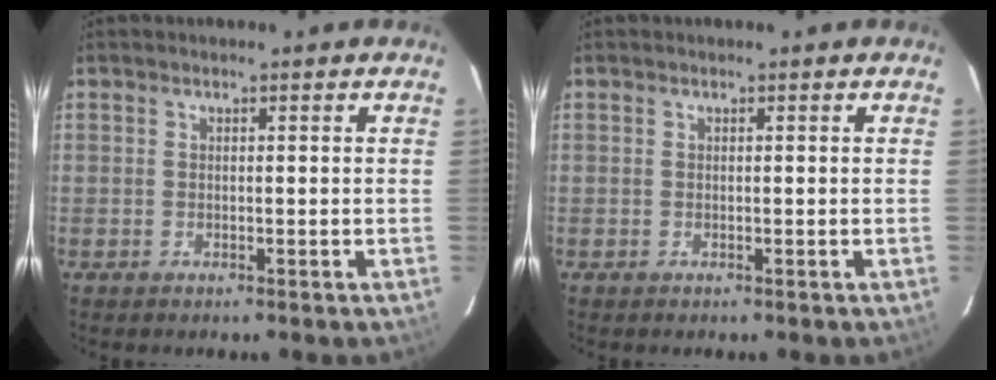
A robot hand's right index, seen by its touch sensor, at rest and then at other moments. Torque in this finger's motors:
{"motor_torque": [0.00, 0.00, 0.00, 0.00]}